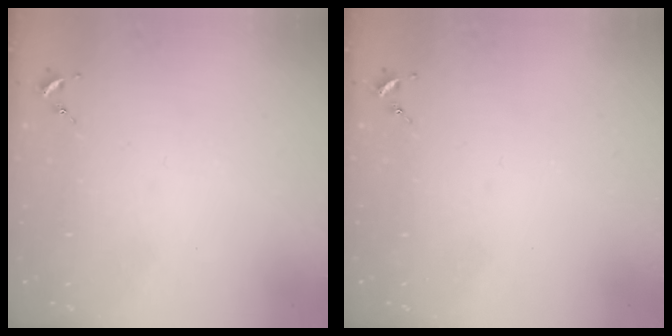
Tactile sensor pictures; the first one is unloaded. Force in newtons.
{"total": 0.0}